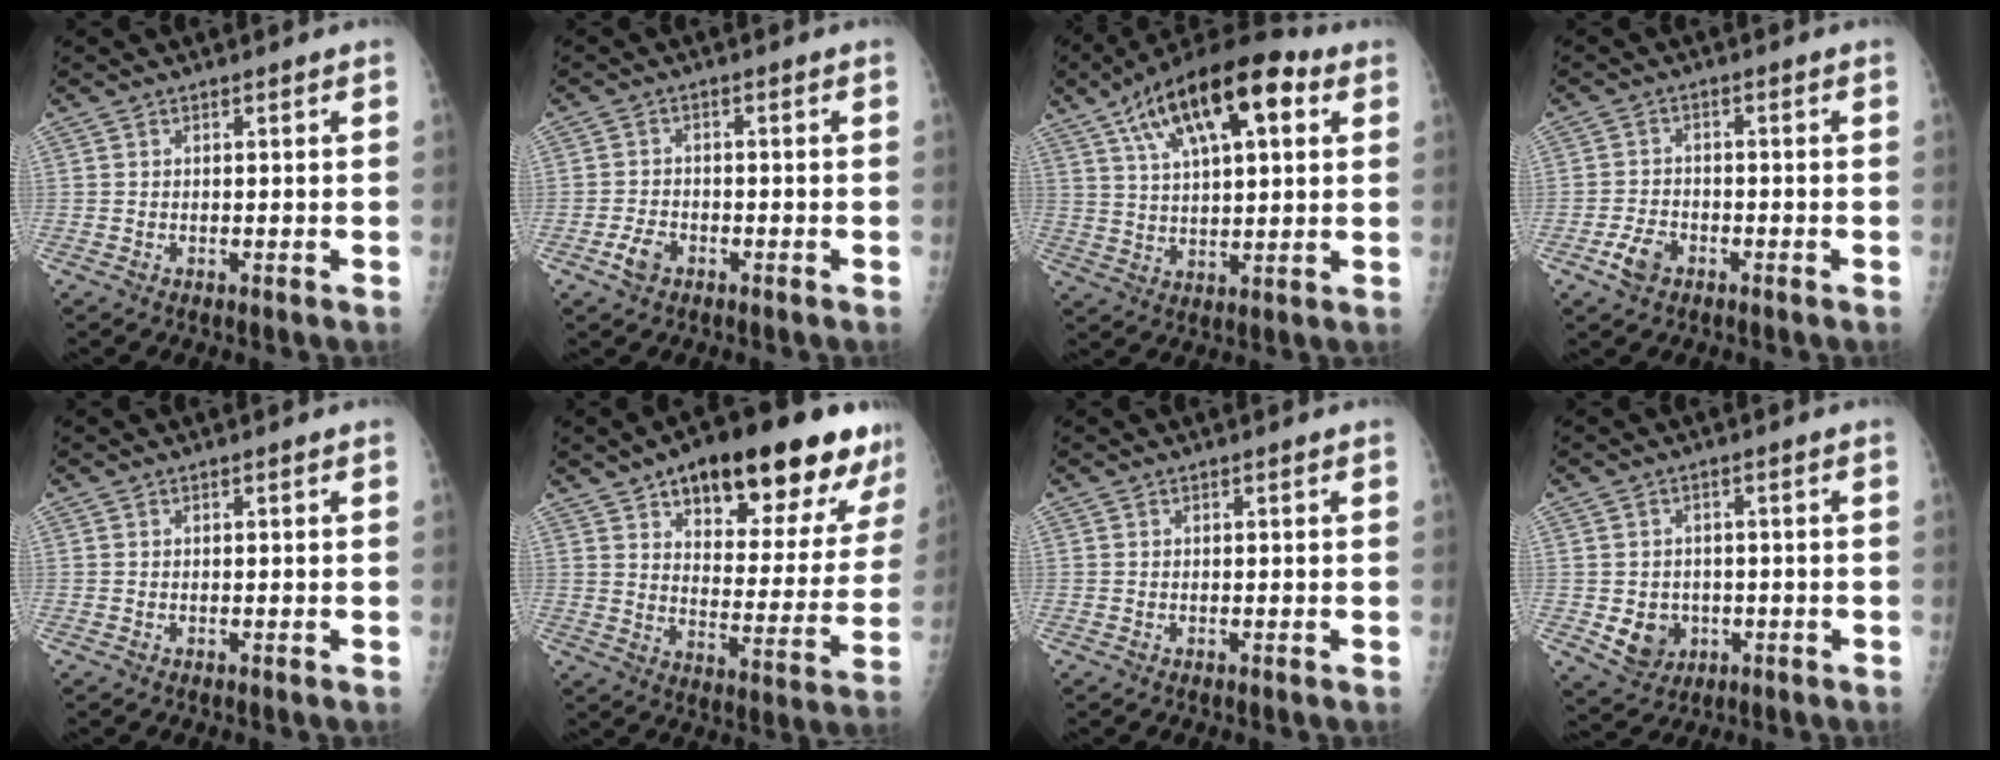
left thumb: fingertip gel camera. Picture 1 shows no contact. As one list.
[{"total": 3.4, "force": [-1.8, 2.2, 1.8], "torque": [-0.033, 0.009, -0.033]}, {"total": 19.6, "force": [8.7, 8.1, 15.6], "torque": [-0.243, 0.003, 0.142]}, {"total": 4.3, "force": [-2.3, 2.8, 2.3], "torque": [-0.042, 0.012, -0.042]}, {"total": 0.0}, {"total": 24.6, "force": [15.2, 9.5, 16.8], "torque": [-0.182, -0.042, 0.217]}, {"total": 0.0}, {"total": 6.8, "force": [-1.5, 5.8, 3.1], "torque": [-0.030, 0.005, -0.011]}]